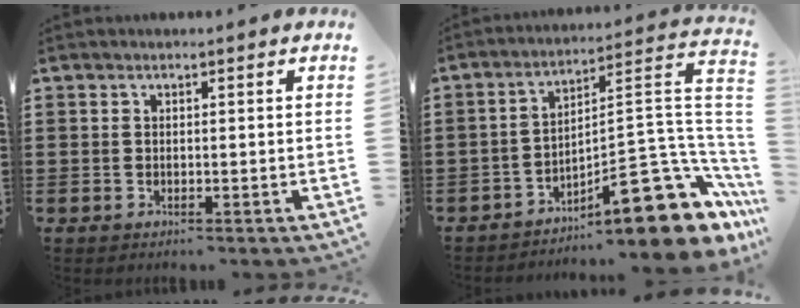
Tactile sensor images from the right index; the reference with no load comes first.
{"total": 16.2, "force": [-9.0, 4.9, 12.5], "torque": [-0.144, 0.014, -0.144]}